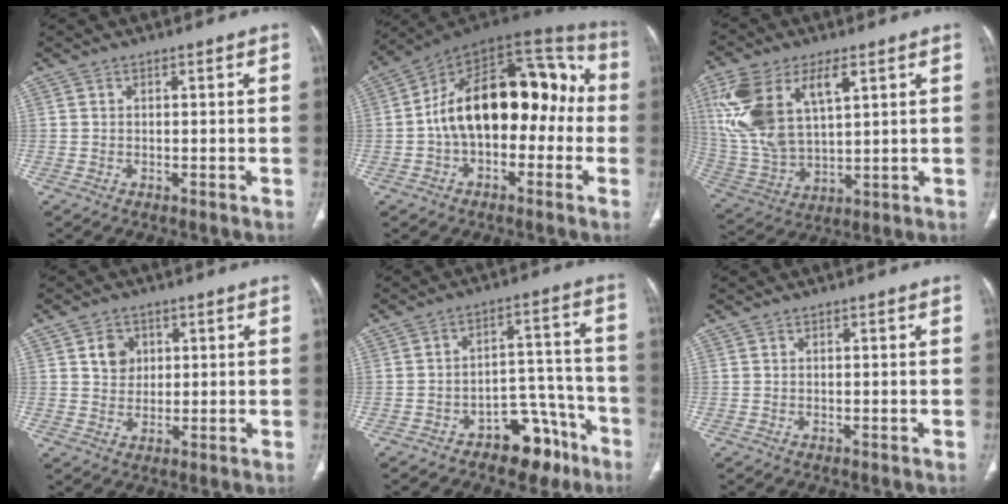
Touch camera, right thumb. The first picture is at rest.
{"total": 22.4, "force": [-1.1, 13.2, 18.0], "torque": [-0.253, 0.060, -0.027]}
{"total": 17.8, "force": [6.7, 9.1, 13.8], "torque": [-0.286, -0.012, 0.138]}
{"total": 4.7, "force": [1.6, 3.9, 1.9], "torque": [-0.011, -0.006, 0.029]}
{"total": 10.8, "force": [-7.0, 6.1, 5.4], "torque": [-0.030, 0.082, -0.099]}
{"total": 0.0}